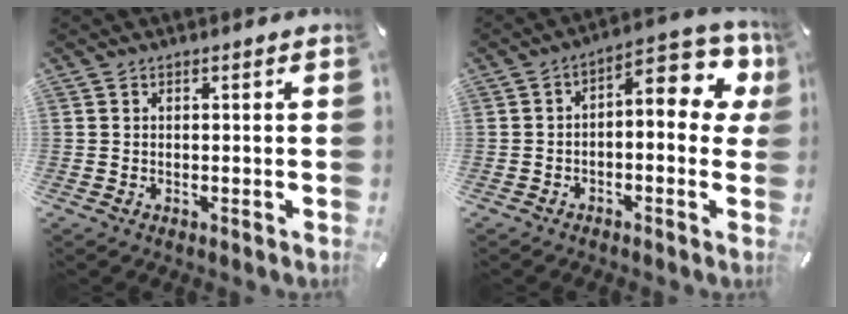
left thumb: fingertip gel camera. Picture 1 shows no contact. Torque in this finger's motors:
{"motor_torque": [0.40, 0.16, 0.53, 0.30, 0.09]}